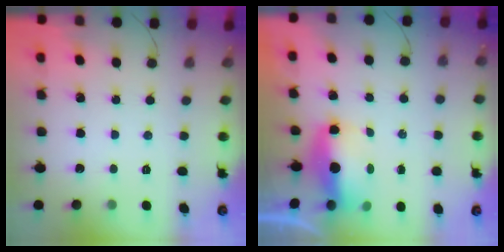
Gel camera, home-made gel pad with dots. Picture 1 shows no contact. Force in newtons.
{"total": 8.7, "press": 7.0, "slide": 5.1}